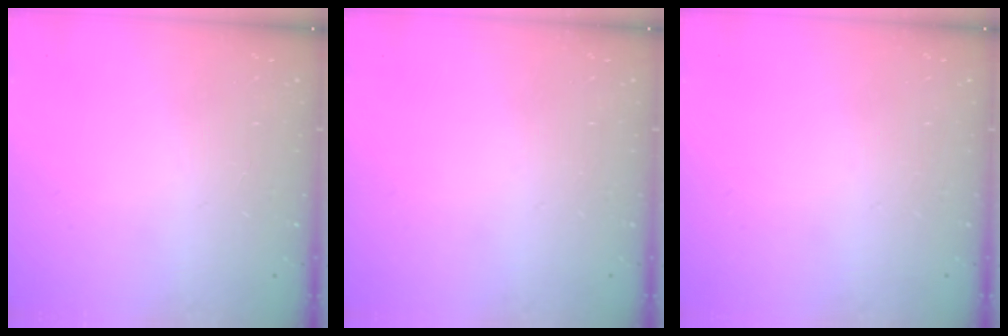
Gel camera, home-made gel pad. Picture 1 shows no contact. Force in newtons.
{"total": 0.0}
{"total": 0.0}